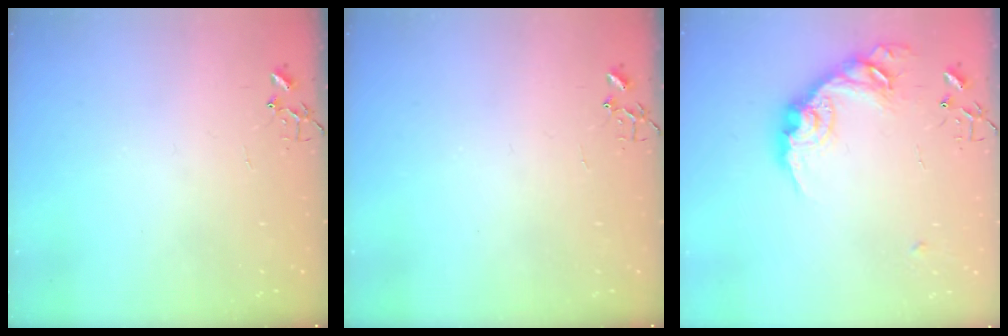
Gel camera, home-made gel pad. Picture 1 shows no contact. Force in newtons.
{"total": 0.0}
{"total": 18.5, "press": 18.5, "slide": 0.9}